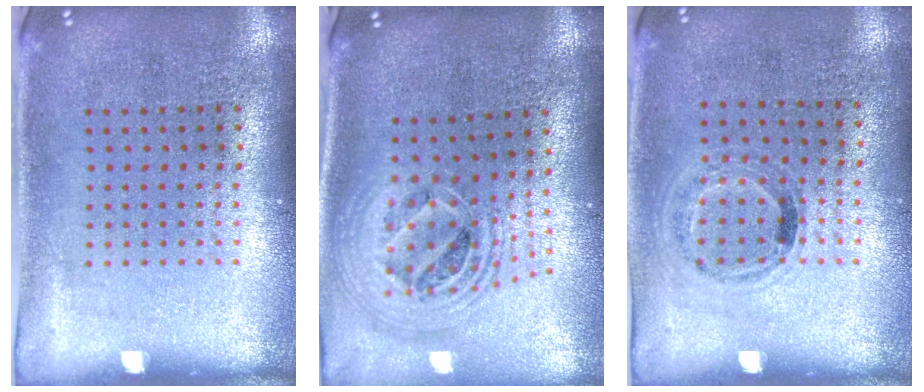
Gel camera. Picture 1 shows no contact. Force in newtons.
{"total": 2.3, "press": 1.8, "slide": 1.5}
{"total": 0.9, "press": 0.7, "slide": 0.6}